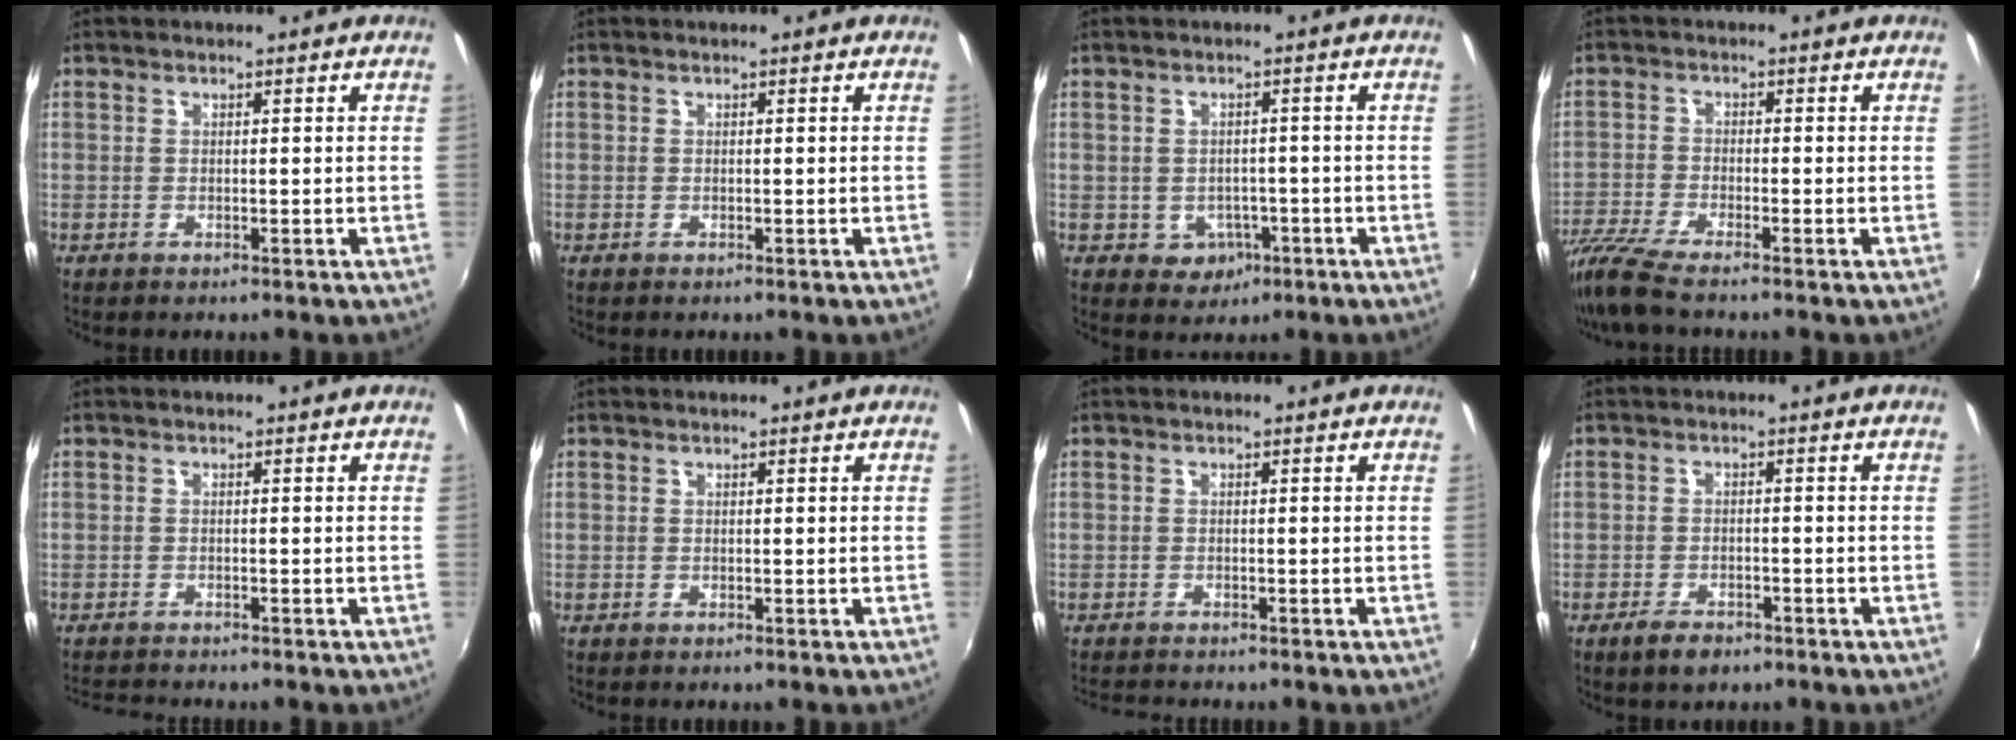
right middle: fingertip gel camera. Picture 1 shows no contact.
{"total": 0.0}
{"total": 4.2, "force": [-1.5, 3.7, 1.2], "torque": [-0.033, 0.005, -0.009]}
{"total": 7.7, "force": [-6.6, 0.3, 3.9], "torque": [-0.101, -0.028, -0.127]}
{"total": 3.8, "force": [-3.7, 0.3, 1.0], "torque": [-0.033, -0.016, -0.067]}
{"total": 0.0}
{"total": 3.0, "force": [-2.8, 0.3, 0.8], "torque": [-0.027, -0.016, -0.052]}
{"total": 3.9, "force": [-2.8, 1.7, 2.1], "torque": [-0.054, -0.008, -0.051]}